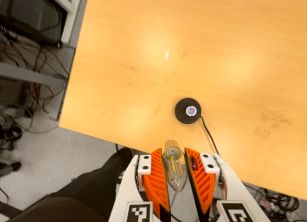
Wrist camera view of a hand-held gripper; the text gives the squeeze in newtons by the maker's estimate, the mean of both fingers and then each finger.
{"total": 14.8, "left": 16.8, "right": 12.8}